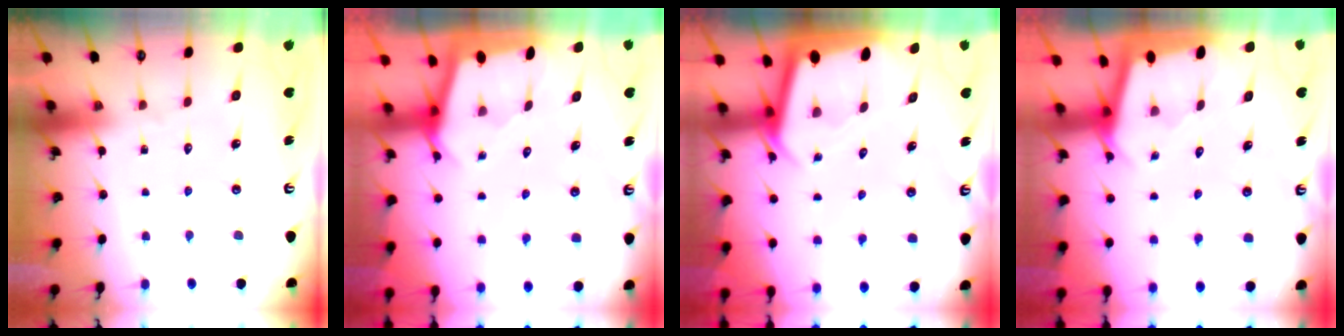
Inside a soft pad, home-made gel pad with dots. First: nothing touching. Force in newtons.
{"total": 2.2, "press": 2.2, "slide": 0.3}
{"total": 2.4, "press": 2.4, "slide": 0.1}
{"total": 1.9, "press": 1.9, "slide": 0.1}